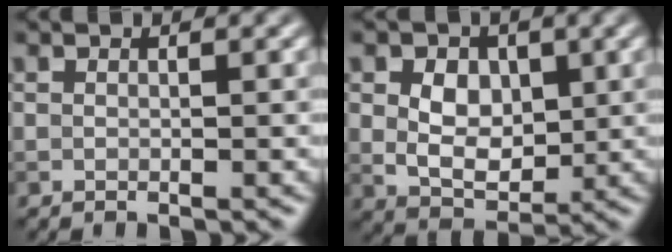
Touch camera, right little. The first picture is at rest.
{"total": 4.8, "force": [1.0, 3.4, 3.2], "torque": [-0.052, -0.003, 0.012]}